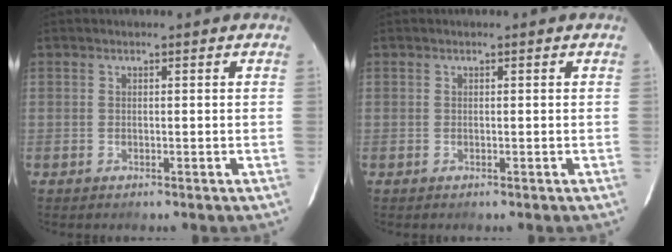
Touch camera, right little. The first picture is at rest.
{"total": 0.0}